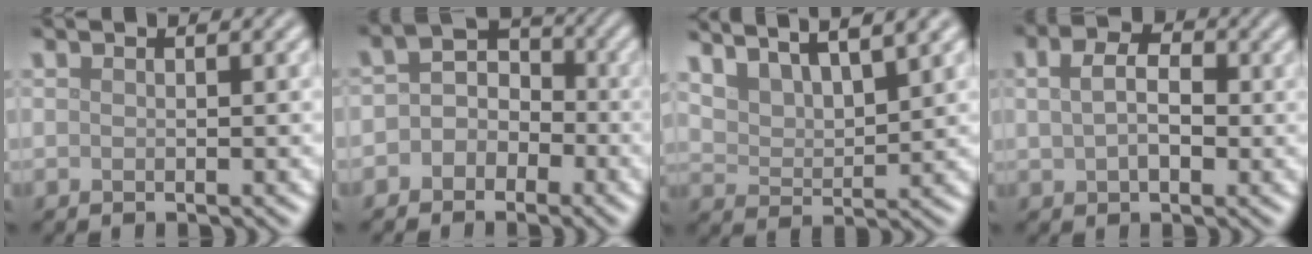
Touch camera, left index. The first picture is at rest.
{"total": 3.2, "force": [-1.2, 2.7, 1.3], "torque": [0.014, 0.013, -0.032]}
{"total": 8.1, "force": [6.5, 2.4, 4.4], "torque": [-0.075, 0.028, 0.081]}
{"total": 4.1, "force": [0.7, 2.7, 3.1], "torque": [-0.060, 0.006, 0.007]}